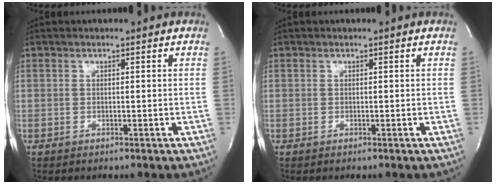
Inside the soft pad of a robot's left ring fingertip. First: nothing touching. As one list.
[{"total": 0.0}]